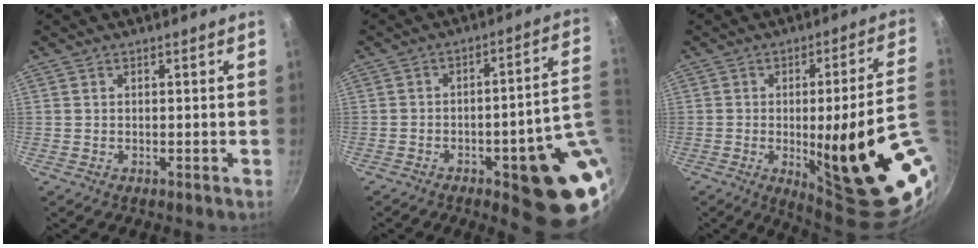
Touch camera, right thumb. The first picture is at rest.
{"total": 17.6, "force": [-3.8, 5.1, 16.4], "torque": [-0.161, 0.016, -0.044]}
{"total": 25.2, "force": [-4.1, 5.4, 24.3], "torque": [-0.286, -0.012, -0.032]}